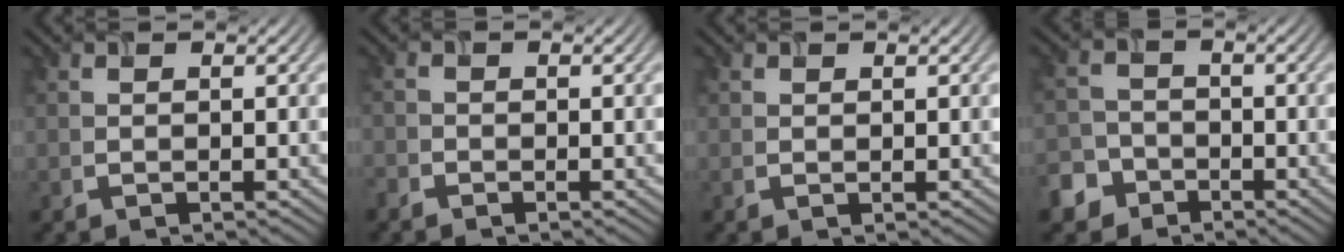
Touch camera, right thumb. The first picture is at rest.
{"total": 1.4, "force": [-1.1, 0.7, 0.2], "torque": [-0.006, -0.004, -0.030]}
{"total": 0.5, "force": [0.5, 0.2, 0.2], "torque": [-0.005, 0.000, 0.010]}
{"total": 4.6, "force": [-3.1, 3.3, 1.1], "torque": [-0.026, -0.002, -0.069]}